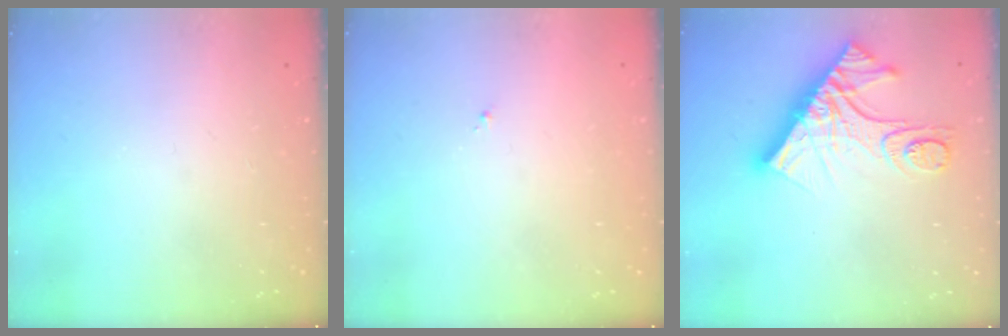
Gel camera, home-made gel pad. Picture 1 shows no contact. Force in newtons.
{"total": 0.8, "press": 0.7, "slide": 0.3}
{"total": 15.7, "press": 15.6, "slide": 1.6}